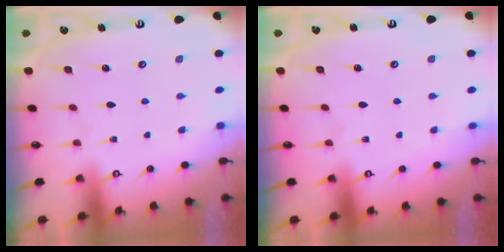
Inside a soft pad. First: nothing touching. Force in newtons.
{"total": 0.0}